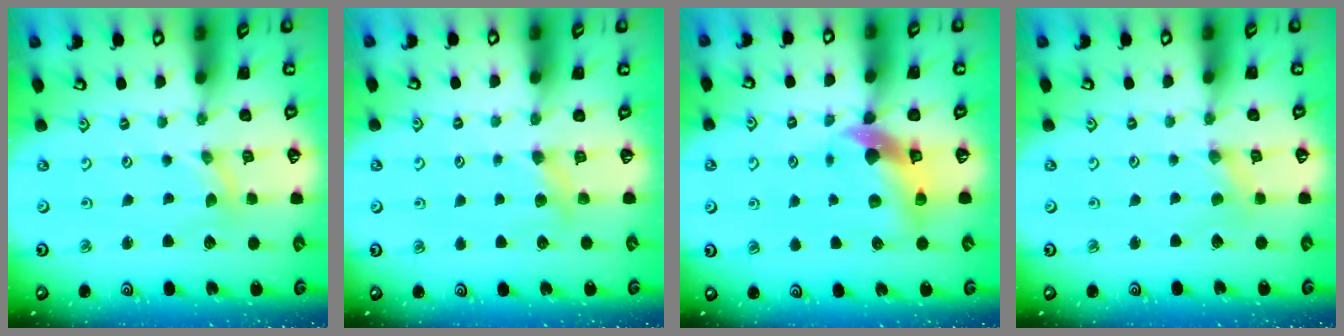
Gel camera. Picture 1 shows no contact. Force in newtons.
{"total": 3.4, "press": 3.4, "slide": 0.4}
{"total": 10.4, "press": 10.3, "slide": 1.6}
{"total": 0.0}